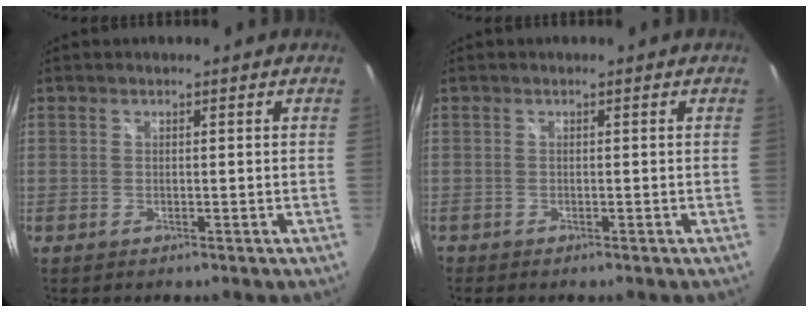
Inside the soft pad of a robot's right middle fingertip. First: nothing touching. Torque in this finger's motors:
{"motor_torque": [-0.40, -0.03, -0.01, -0.01]}